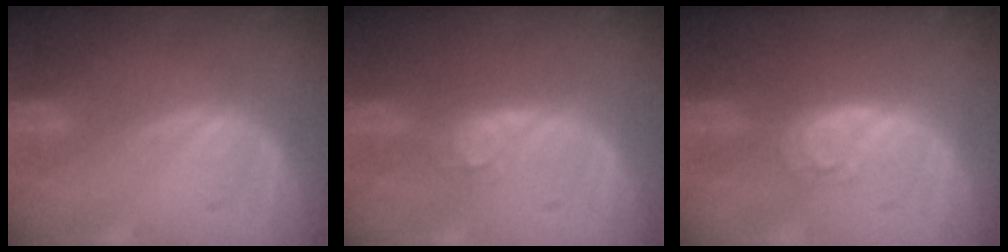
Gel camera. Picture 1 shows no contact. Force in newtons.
{"total": 3.2, "press": 3.1, "slide": 0.4}
{"total": 4.5, "press": 3.9, "slide": 2.2}